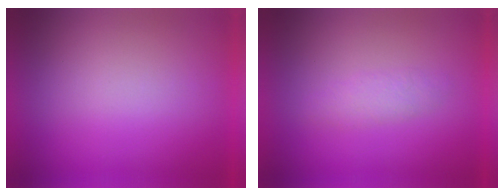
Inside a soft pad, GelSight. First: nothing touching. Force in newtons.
{"total": 1.9}